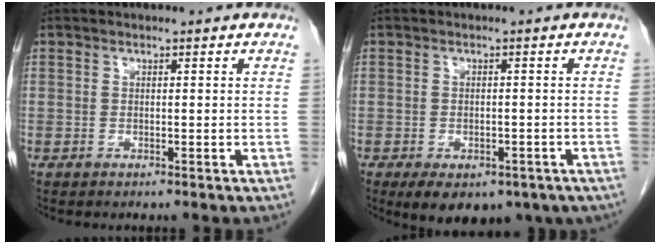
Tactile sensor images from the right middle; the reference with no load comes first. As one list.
[{"total": 11.5, "force": [-7.3, 6.1, 6.4], "torque": [-0.091, -0.004, -0.088]}]